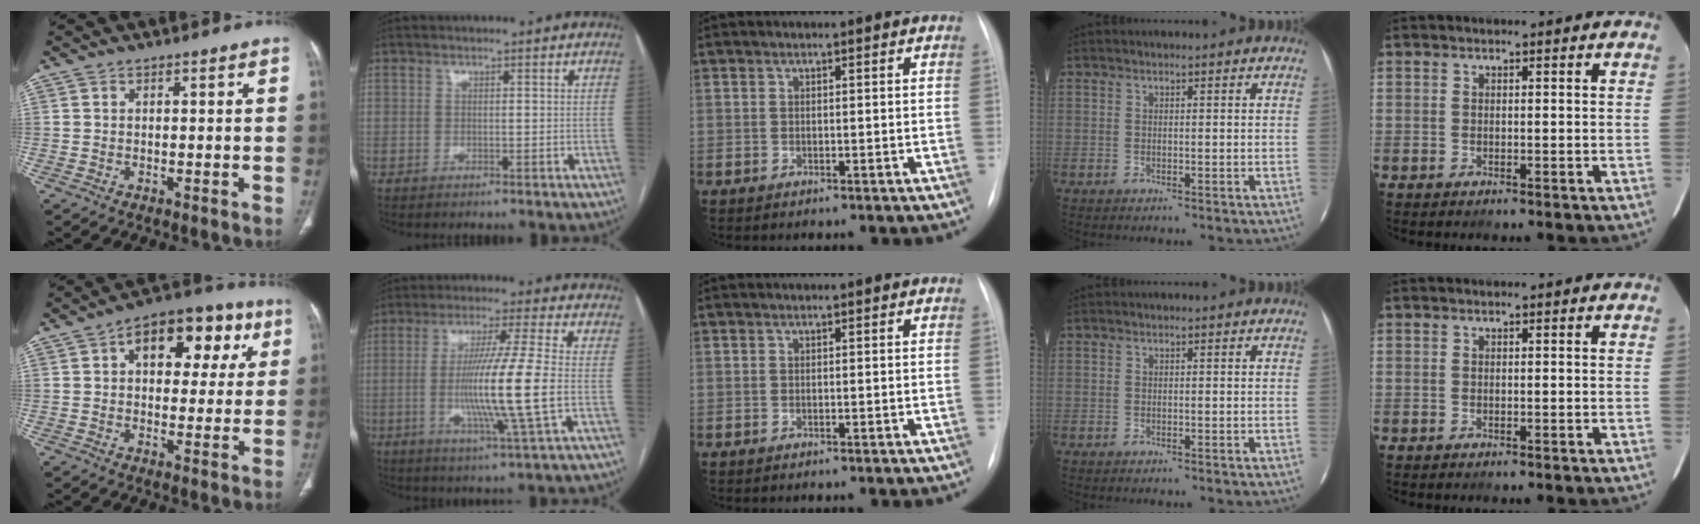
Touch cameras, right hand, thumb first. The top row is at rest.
{"thumb": {"total": 15.8, "force": [5.4, 9.3, 11.6], "torque": [-0.107, 0.018, 0.070]}, "index": {"total": 13.2, "force": [-1.8, -1.2, 13.0], "torque": [-0.248, -0.015, -0.039]}}